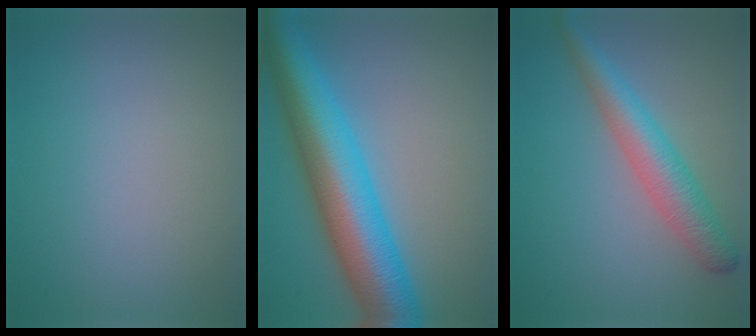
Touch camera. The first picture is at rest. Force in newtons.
{"total": 11.7, "press": 11.7, "slide": 0.2}
{"total": 4.5, "press": 4.5, "slide": 0.2}